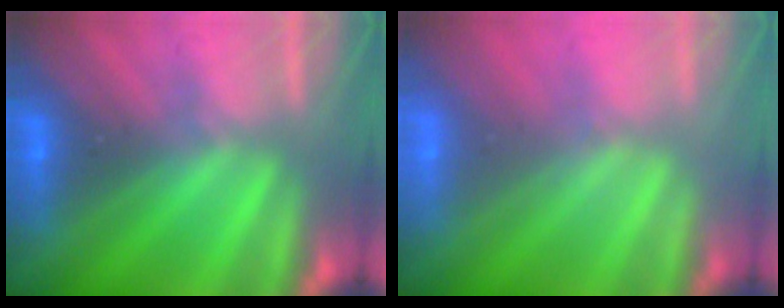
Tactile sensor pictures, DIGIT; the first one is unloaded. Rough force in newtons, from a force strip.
{"total": 1.6}